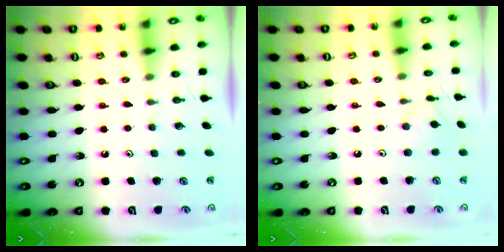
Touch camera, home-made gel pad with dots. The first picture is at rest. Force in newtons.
{"total": 2.4, "press": 2.4, "slide": 0.5}